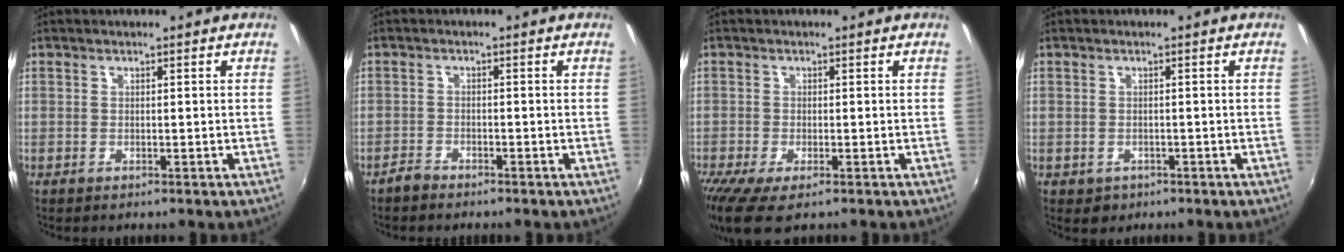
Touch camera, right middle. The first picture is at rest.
{"total": 2.0, "force": [-1.9, 0.5, 0.2], "torque": [-0.013, -0.001, -0.038]}
{"total": 7.3, "force": [-4.5, 2.2, 5.3], "torque": [-0.124, -0.036, -0.080]}
{"total": 2.2, "force": [-0.8, 1.9, 0.7], "torque": [-0.018, -0.005, -0.007]}